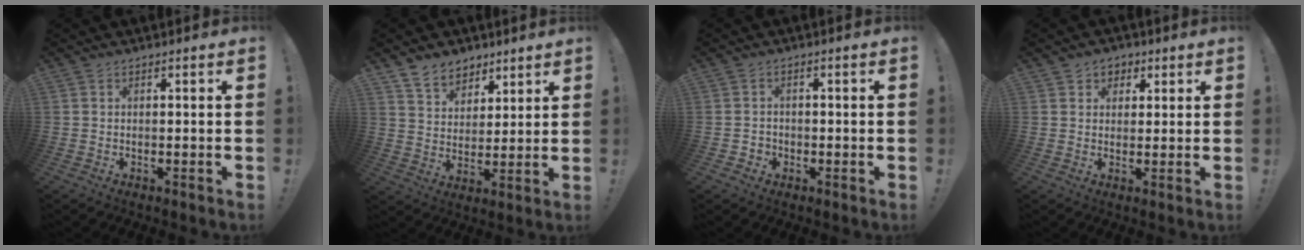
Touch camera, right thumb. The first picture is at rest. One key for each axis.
{"total": 8.9, "fx": 6.8, "fy": 5.6, "fz": 1.3, "tx": -0.026, "ty": -0.051, "tz": 0.135}
{"total": 2.1, "fx": -0.8, "fy": 1.9, "fz": 0.6, "tx": -0.009, "ty": 0.001, "tz": -0.014}
{"total": 3.9, "fx": 1.5, "fy": 3.5, "fz": 0.7, "tx": 0.004, "ty": -0.007, "tz": 0.024}